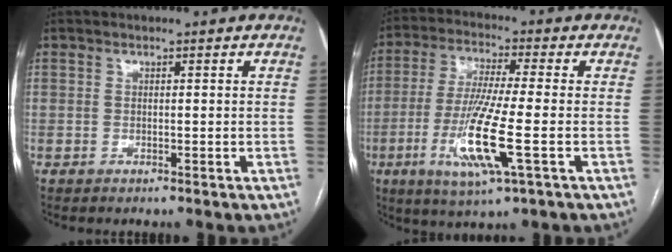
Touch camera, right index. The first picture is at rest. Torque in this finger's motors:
{"motor_torque": [2.13, -0.01, 1.06, 0.21]}